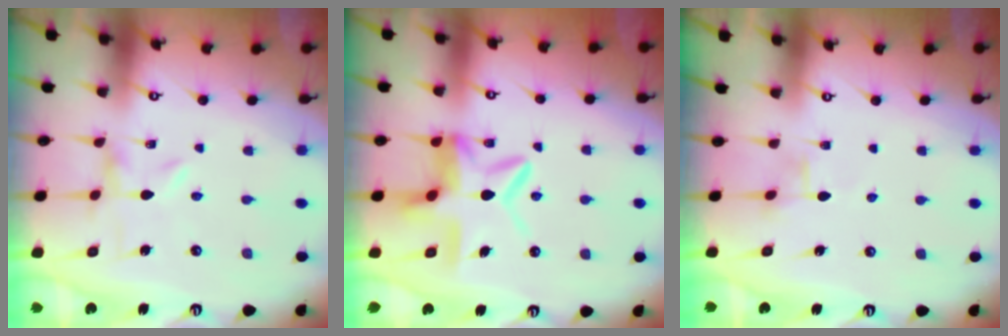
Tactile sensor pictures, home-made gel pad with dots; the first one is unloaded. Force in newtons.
{"total": 11.6, "press": 11.5, "slide": 1.2}
{"total": 3.4, "press": 3.4, "slide": 0.4}